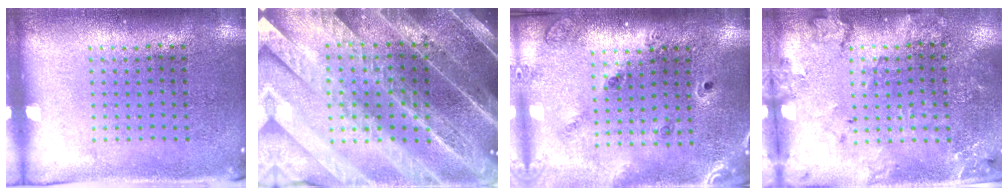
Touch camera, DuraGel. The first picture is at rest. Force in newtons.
{"total": 5.4, "press": 4.6, "slide": 2.8}
{"total": 1.4, "press": 1.3, "slide": 0.3}
{"total": 1.8, "press": 1.7, "slide": 0.4}